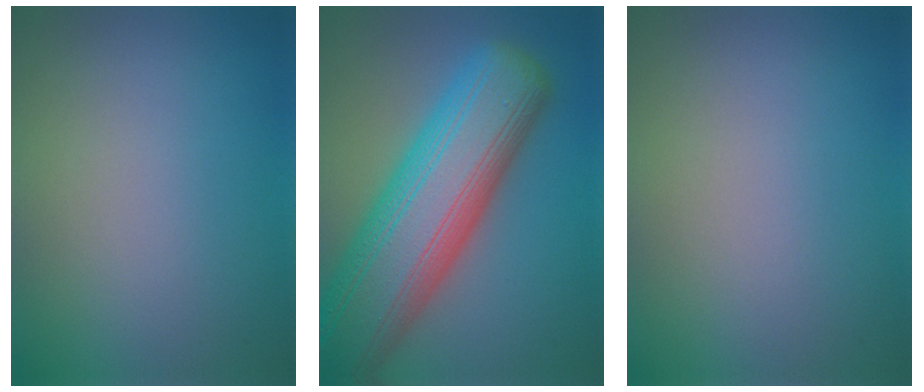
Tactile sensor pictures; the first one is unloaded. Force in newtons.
{"total": 14.4, "press": 14.4, "slide": 0.6}
{"total": 0.0}